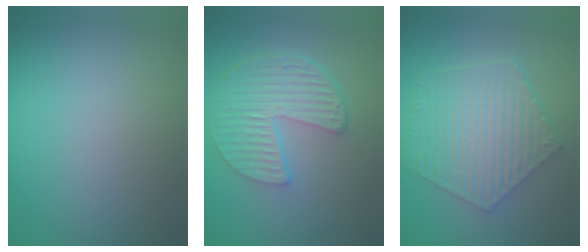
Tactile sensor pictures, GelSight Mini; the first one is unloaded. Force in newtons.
{"total": 5.8, "press": 4.2, "slide": 3.9}
{"total": 6.2, "press": 4.5, "slide": 4.2}